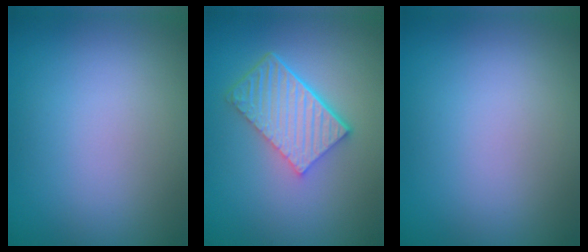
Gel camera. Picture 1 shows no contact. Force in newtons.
{"total": 6.2, "press": 4.2, "slide": 4.6}
{"total": 0.0}